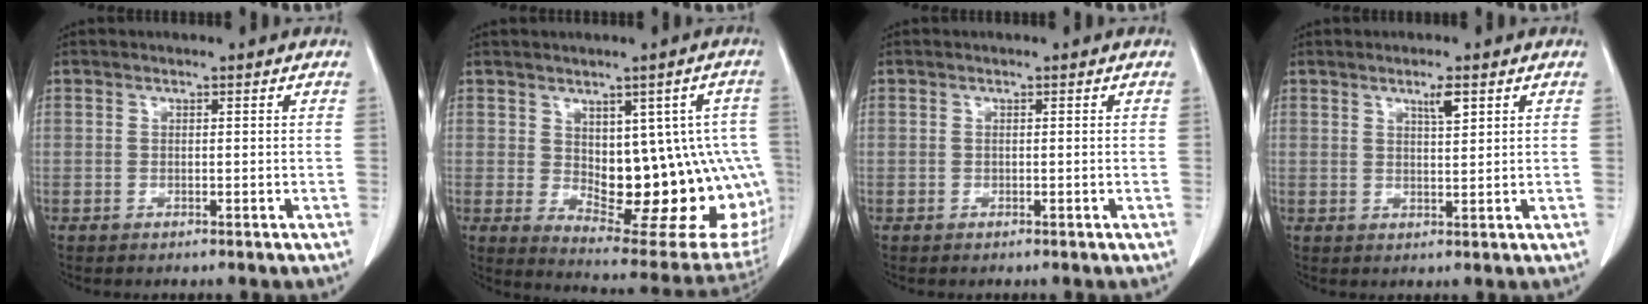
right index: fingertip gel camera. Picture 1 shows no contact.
{"total": 18.8, "force": [-1.0, 8.0, 17.0], "torque": [-0.151, 0.014, 0.019]}
{"total": 0.0}
{"total": 2.8, "force": [1.6, 0.3, 2.2], "torque": [-0.042, -0.004, 0.027]}